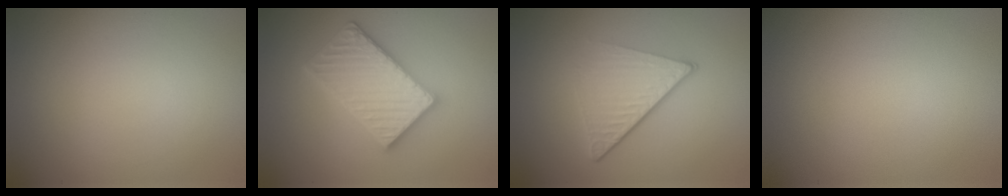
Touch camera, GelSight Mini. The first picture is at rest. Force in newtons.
{"total": 5.5, "press": 5.5, "slide": 0.8}
{"total": 4.3, "press": 2.7, "slide": 3.4}
{"total": 0.0}